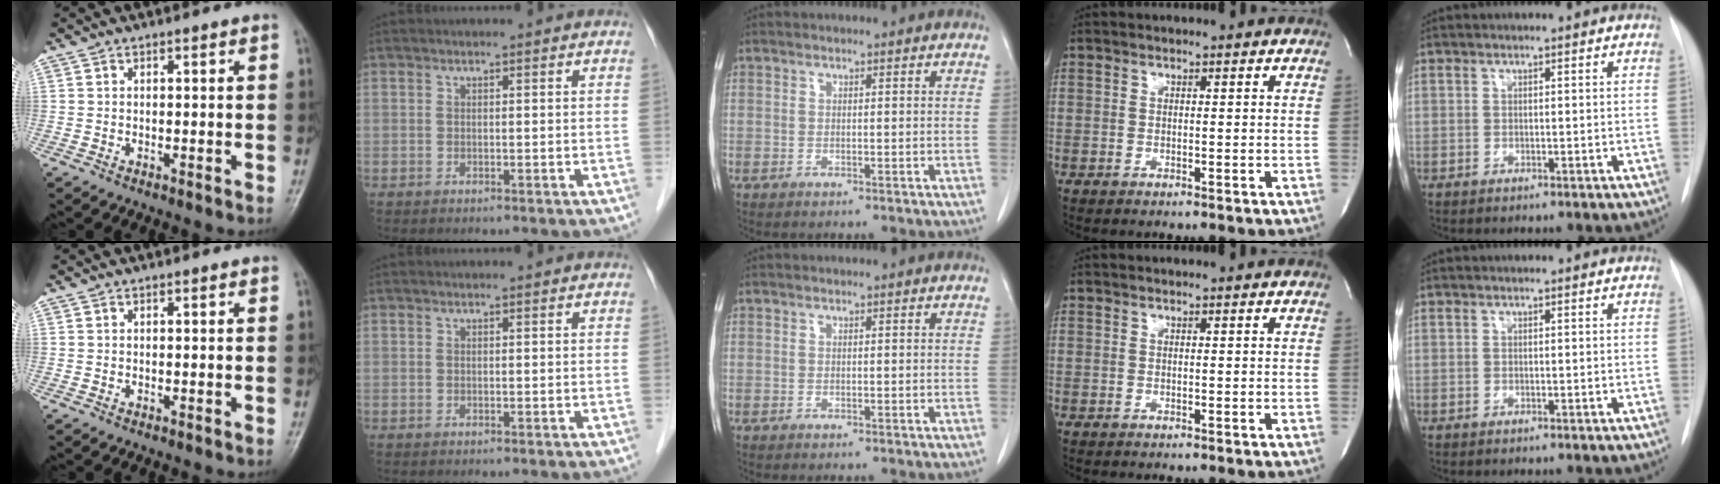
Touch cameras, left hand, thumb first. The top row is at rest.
{}